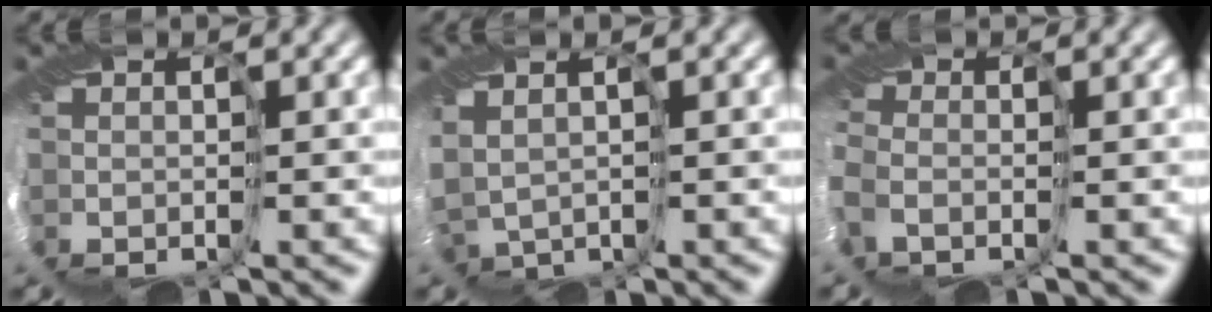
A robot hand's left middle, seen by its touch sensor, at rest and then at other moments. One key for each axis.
{"total": 1.8, "fx": 1.7, "fy": 0.4, "fz": 0.0, "tx": -0.022, "ty": 0.013, "tz": 0.040}
{"total": 2.6, "fx": -0.4, "fy": 2.2, "fz": 1.2, "tx": -0.049, "ty": 0.006, "tz": -0.008}